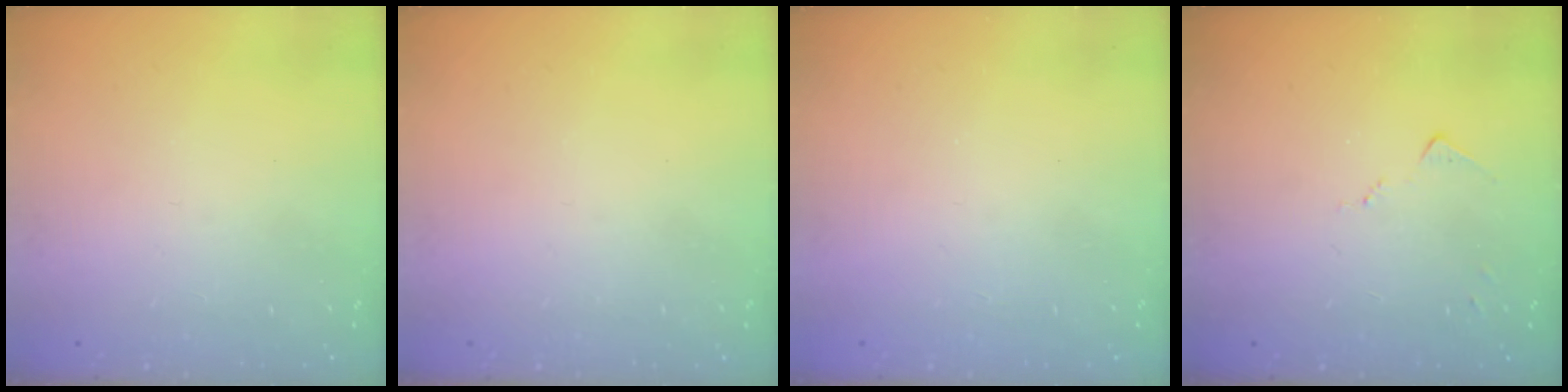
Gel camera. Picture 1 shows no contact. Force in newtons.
{"total": 0.0}
{"total": 0.9, "press": 0.9, "slide": 0.2}
{"total": 5.8, "press": 5.8, "slide": 0.8}